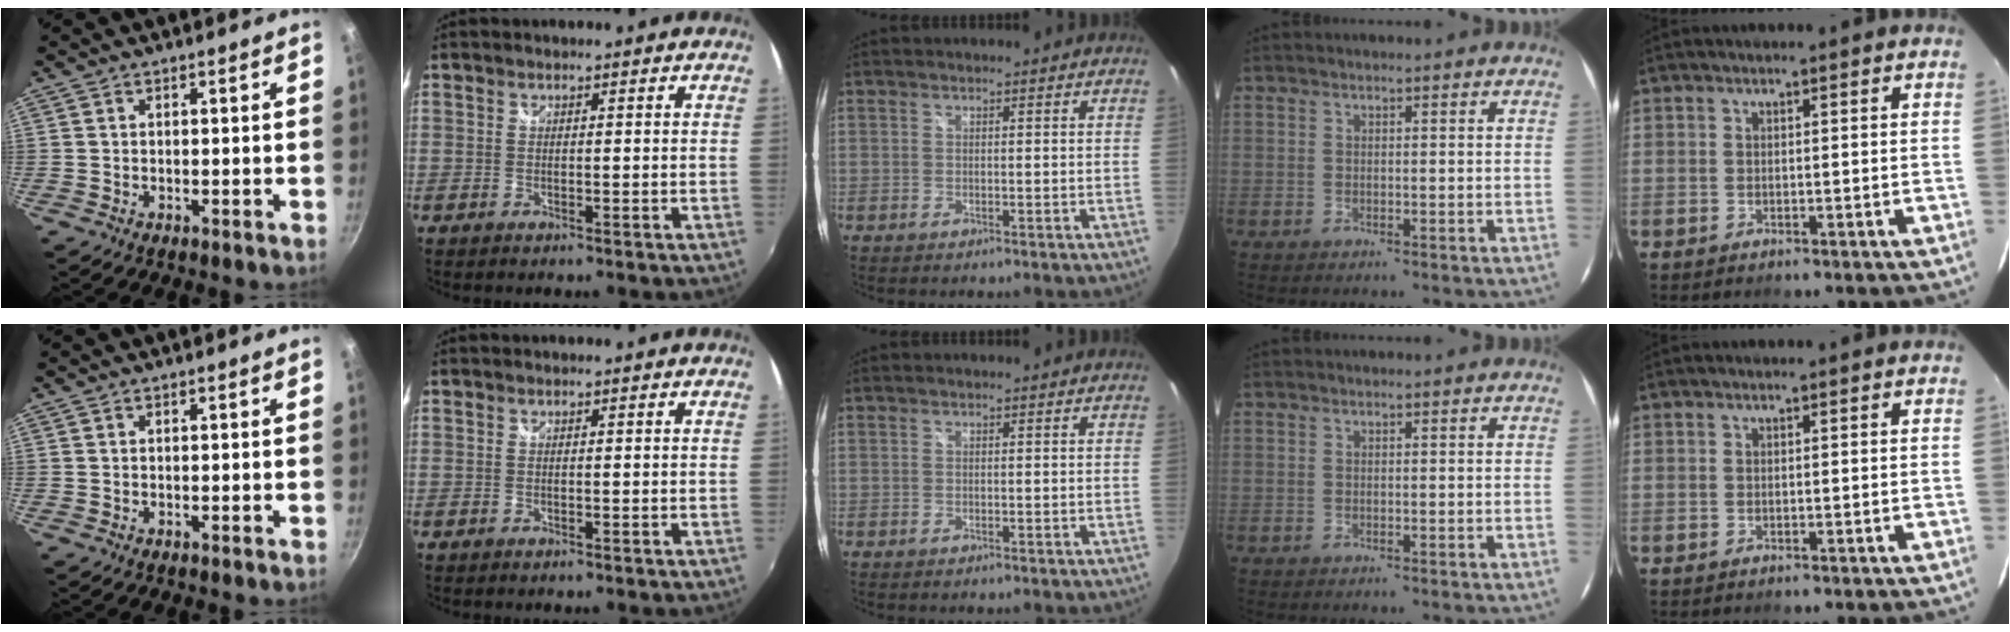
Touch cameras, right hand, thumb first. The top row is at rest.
{}